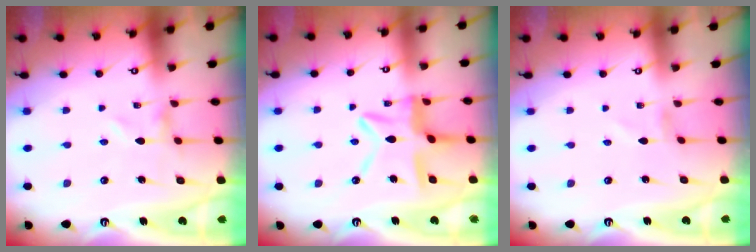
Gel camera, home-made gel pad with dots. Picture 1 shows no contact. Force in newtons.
{"total": 11.0, "press": 10.9, "slide": 1.0}
{"total": 1.1, "press": 1.1, "slide": 0.1}